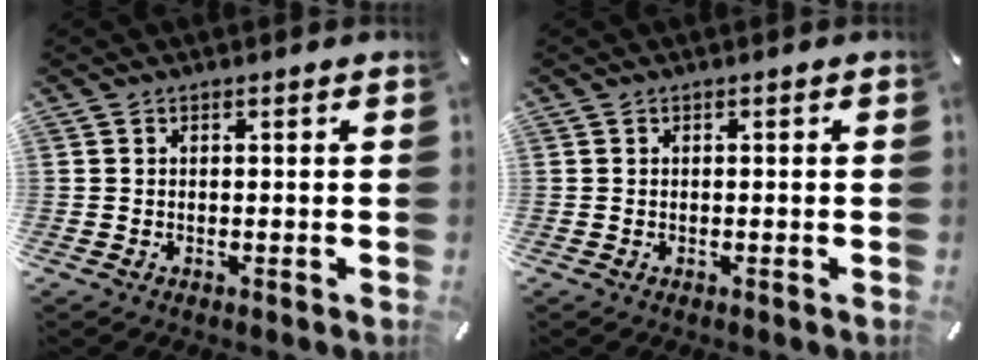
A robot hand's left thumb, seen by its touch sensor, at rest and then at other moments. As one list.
[{"total": 0.0}]